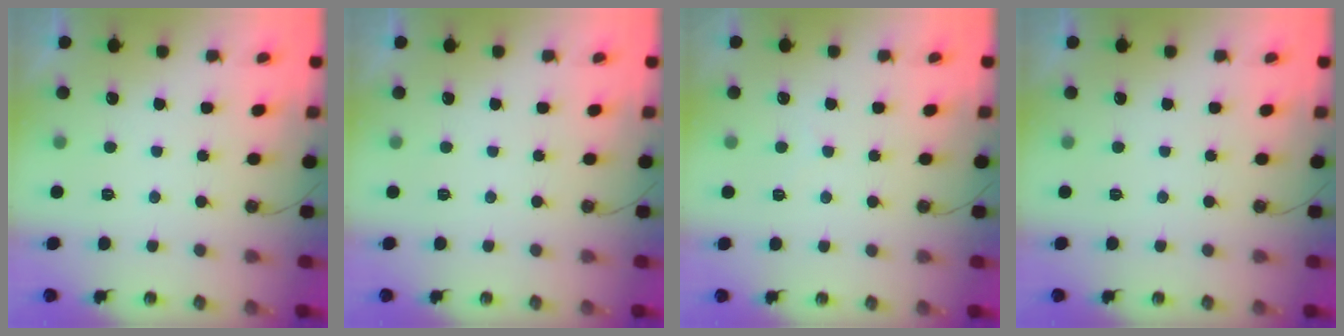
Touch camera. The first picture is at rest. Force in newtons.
{"total": 0.0}
{"total": 3.9, "press": 3.9, "slide": 0.5}
{"total": 0.0}